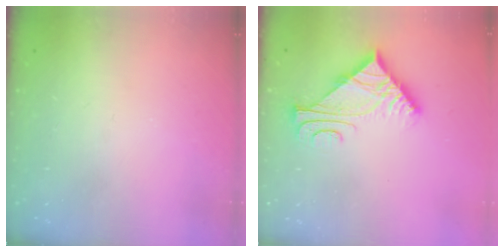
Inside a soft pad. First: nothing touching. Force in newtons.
{"total": 6.2, "press": 6.2, "slide": 0.4}